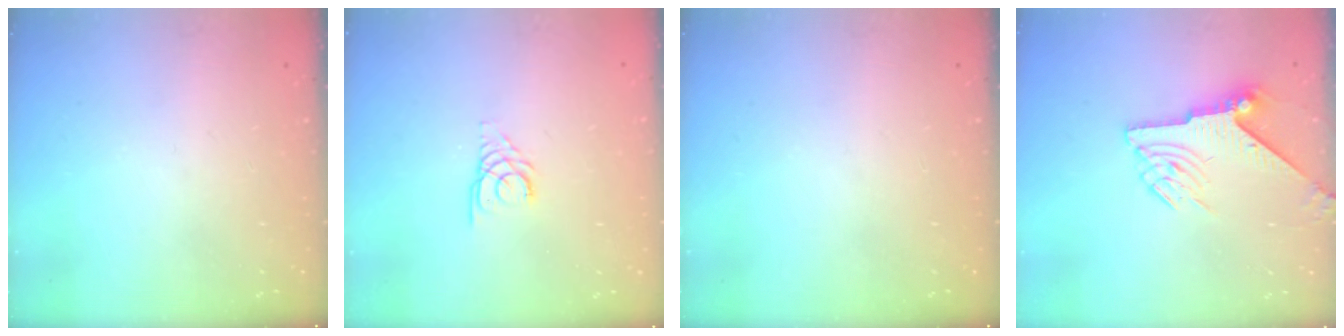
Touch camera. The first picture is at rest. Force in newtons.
{"total": 2.7, "press": 2.7, "slide": 0.3}
{"total": 0.0}
{"total": 7.4, "press": 7.4, "slide": 0.2}